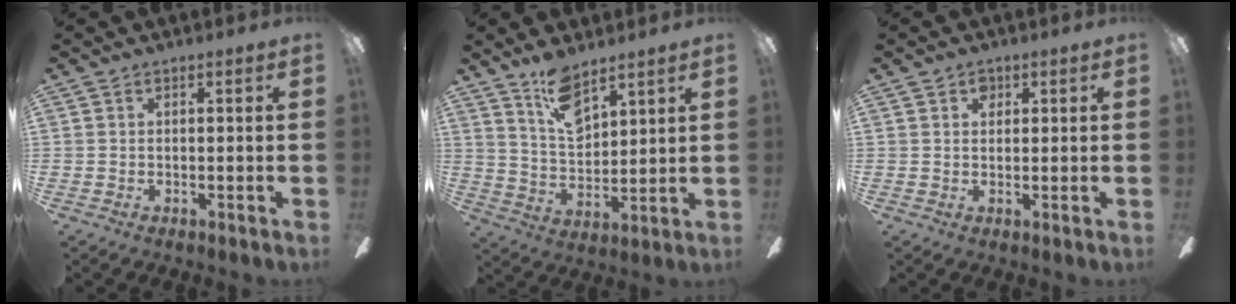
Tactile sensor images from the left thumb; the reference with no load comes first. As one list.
[{"total": 10.6, "force": [8.0, 4.5, 5.2], "torque": [-0.095, -0.040, 0.146]}, {"total": 2.1, "force": [1.2, 1.5, 0.8], "torque": [-0.002, -0.003, 0.017]}]